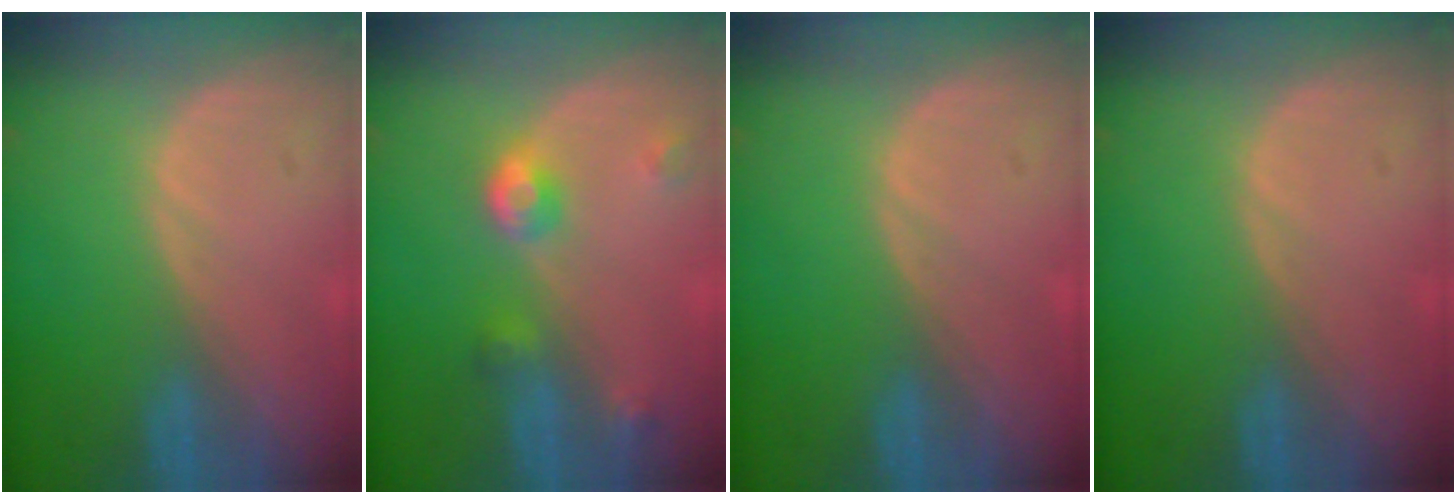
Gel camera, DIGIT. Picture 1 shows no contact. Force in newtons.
{"total": 4.7, "press": 4.3, "slide": 2.0}
{"total": 0.0}
{"total": 0.0}